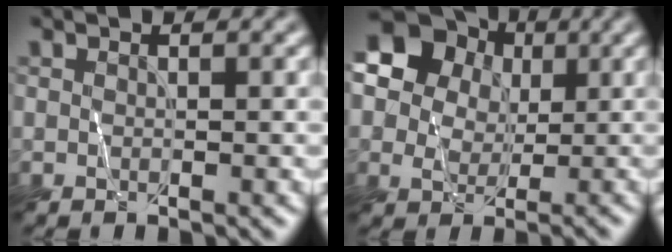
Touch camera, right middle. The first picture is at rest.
{"total": 16.2, "force": [5.5, 13.7, 6.7], "torque": [-0.167, 0.056, 0.079]}